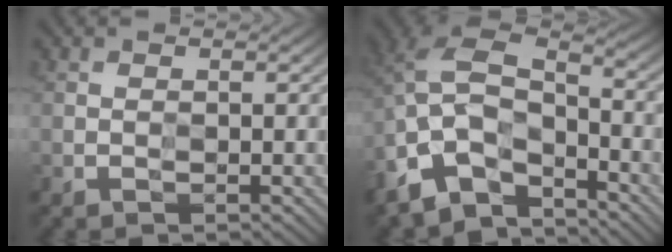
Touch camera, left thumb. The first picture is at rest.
{"total": 13.1, "force": [-7.7, 6.9, 8.0], "torque": [-0.181, -0.010, -0.146]}